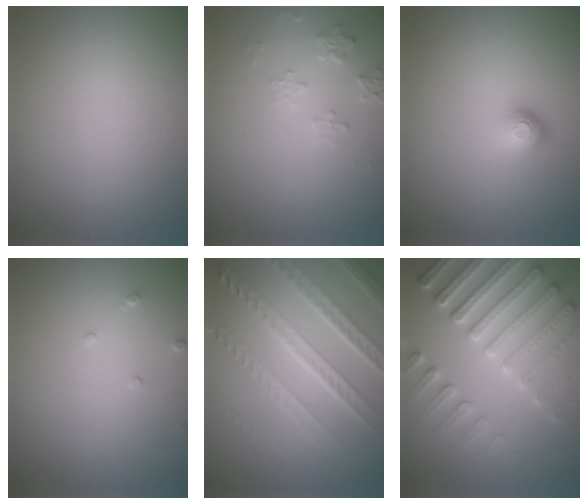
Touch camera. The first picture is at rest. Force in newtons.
{"total": 1.9, "press": 1.8, "slide": 0.2}
{"total": 1.6, "press": 1.1, "slide": 1.2}
{"total": 0.8, "press": 0.8, "slide": 0.2}
{"total": 7.2, "press": 5.2, "slide": 5.1}
{"total": 7.7, "press": 7.4, "slide": 1.9}